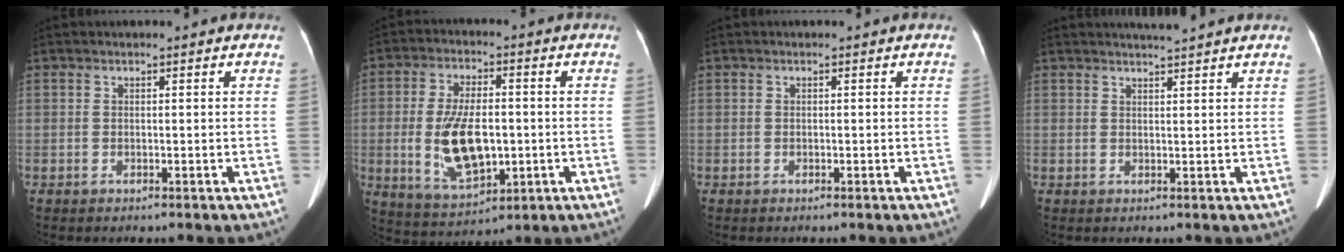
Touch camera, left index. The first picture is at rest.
{"total": 11.7, "force": [-1.4, 5.5, 10.2], "torque": [-0.205, -0.002, -0.012]}
{"total": 0.0}
{"total": 3.6, "force": [3.3, -0.7, 1.4], "torque": [-0.018, 0.008, 0.046]}